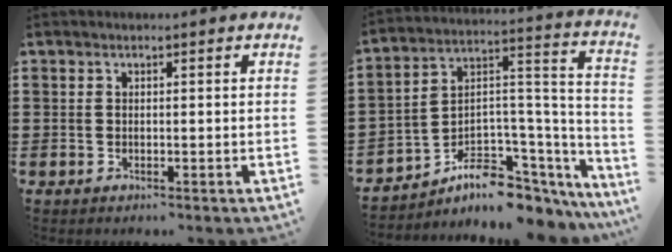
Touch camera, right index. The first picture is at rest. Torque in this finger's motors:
{"motor_torque": [0.31, -0.17, -0.10, -0.21]}